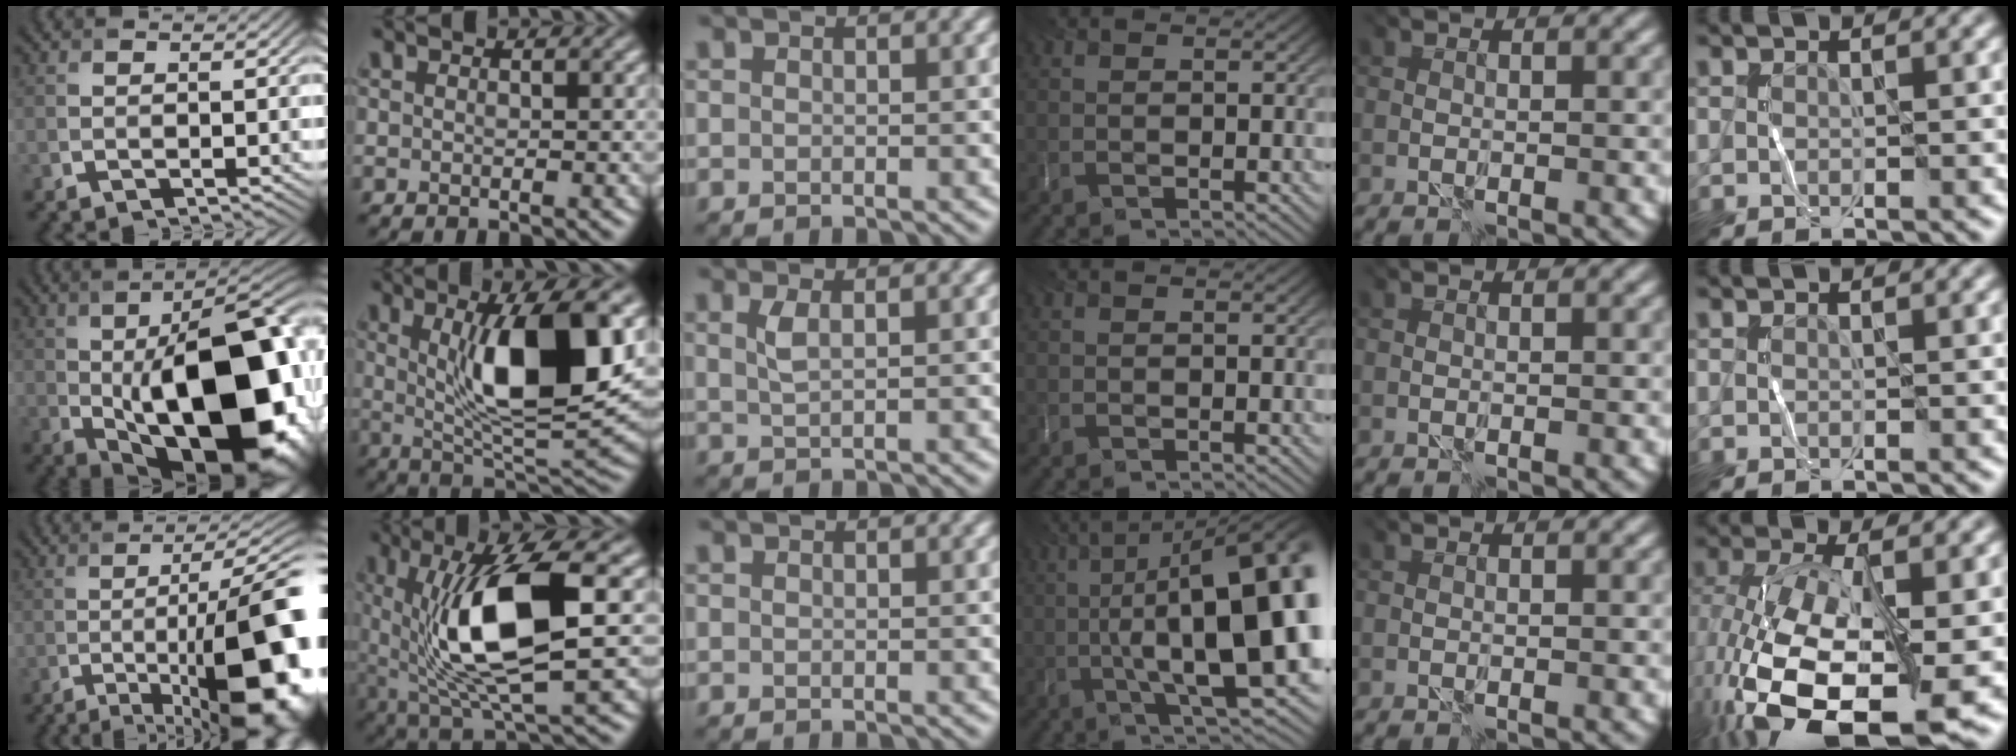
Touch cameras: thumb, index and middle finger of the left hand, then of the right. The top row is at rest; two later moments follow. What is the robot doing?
{"motion": "wrap", "object": "string"}